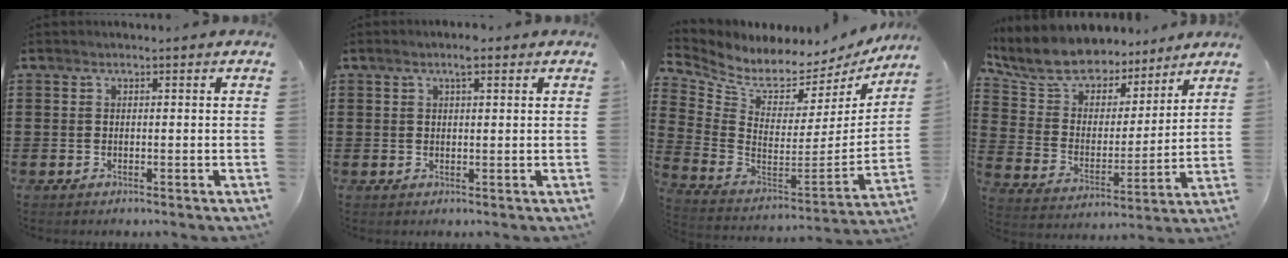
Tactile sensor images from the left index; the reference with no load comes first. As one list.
[{"total": 2.9, "force": [1.7, 0.6, 2.2], "torque": [-0.046, 0.006, 0.029]}, {"total": 5.0, "force": [4.5, 1.6, 1.5], "torque": [-0.064, -0.055, 0.075]}, {"total": 8.8, "force": [8.0, 3.4, 1.7], "torque": [-0.083, -0.051, 0.146]}]